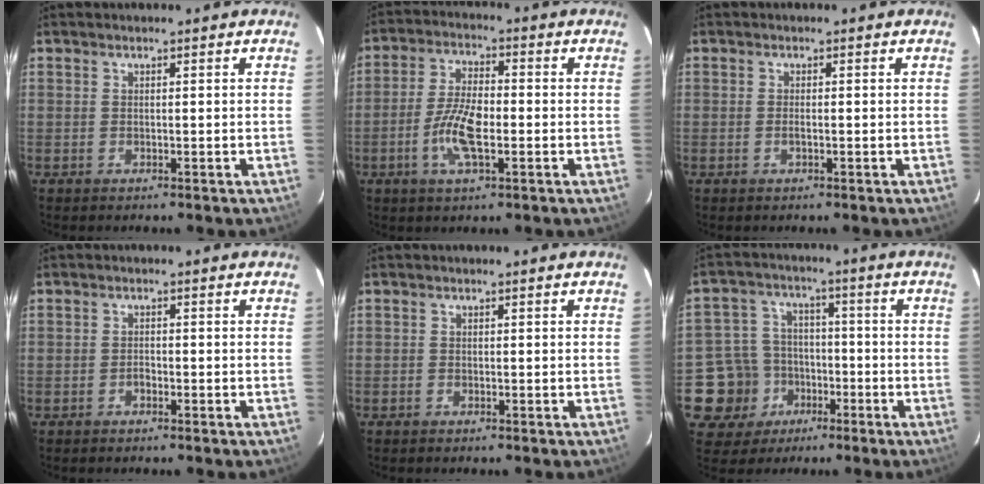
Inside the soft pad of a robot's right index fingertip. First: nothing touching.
{"total": 8.4, "force": [-2.5, 2.9, 7.4], "torque": [-0.154, 0.002, -0.050]}
{"total": 1.0, "force": [-0.4, 0.2, 0.9], "torque": [-0.019, -0.001, -0.007]}
{"total": 1.0, "force": [-0.8, 0.6, 0.4], "torque": [-0.007, 0.002, -0.014]}
{"total": 0.7, "force": [-0.5, 0.5, 0.0], "torque": [-0.001, 0.002, -0.010]}
{"total": 11.3, "force": [-4.6, 10.1, 1.8], "torque": [-0.074, 0.031, -0.064]}